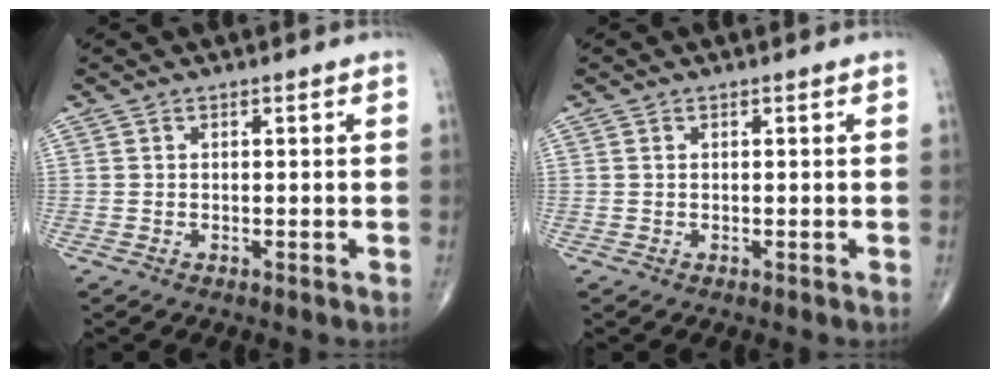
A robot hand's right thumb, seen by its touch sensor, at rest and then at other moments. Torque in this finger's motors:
{"motor_torque": [-0.02, -0.13, 0.05, 0.14, 0.06]}